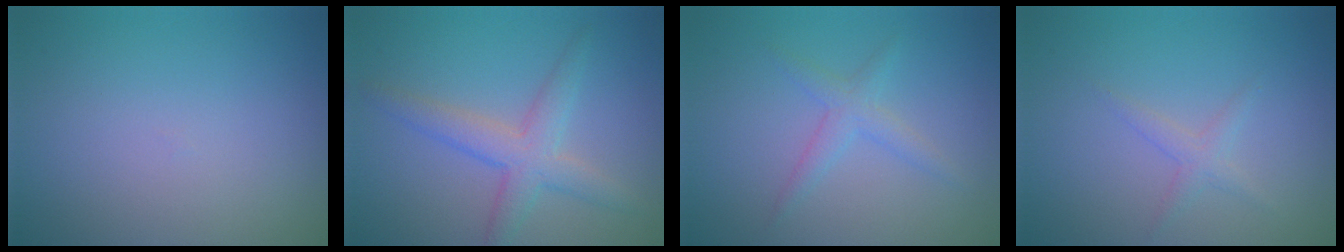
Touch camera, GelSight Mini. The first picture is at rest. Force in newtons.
{"total": 3.5, "press": 3.5, "slide": 0.2}
{"total": 1.8, "press": 1.8, "slide": 0.1}
{"total": 1.3, "press": 1.3, "slide": 0.1}